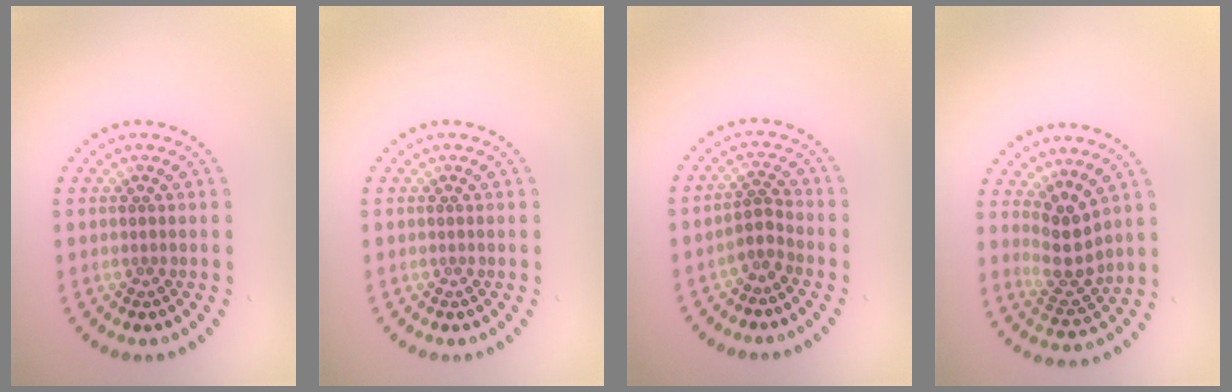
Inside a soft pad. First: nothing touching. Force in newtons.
{"total": 0.0}
{"total": 1.8, "press": 1.3, "slide": 1.3}
{"total": 3.2, "press": 2.6, "slide": 1.8}